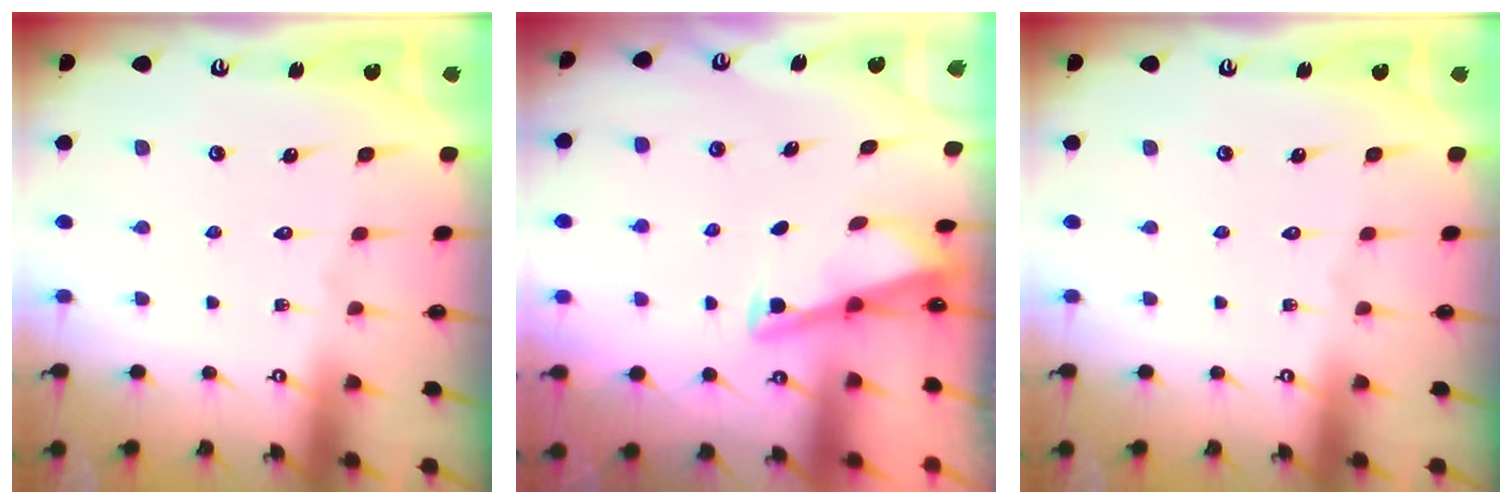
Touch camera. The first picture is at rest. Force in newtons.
{"total": 2.9, "press": 2.9, "slide": 0.4}
{"total": 0.0}